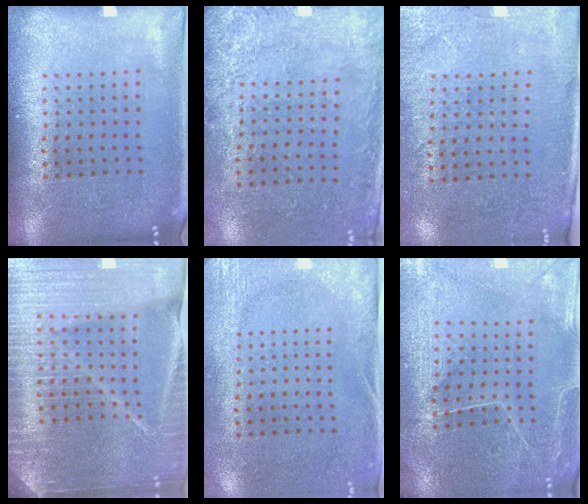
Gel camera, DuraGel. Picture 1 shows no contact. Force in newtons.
{"total": 2.7, "press": 2.0, "slide": 1.8}
{"total": 2.8, "press": 2.6, "slide": 1.2}
{"total": 5.4, "press": 4.8, "slide": 2.5}
{"total": 2.8, "press": 2.2, "slide": 1.7}
{"total": 0.7, "press": 0.5, "slide": 0.4}